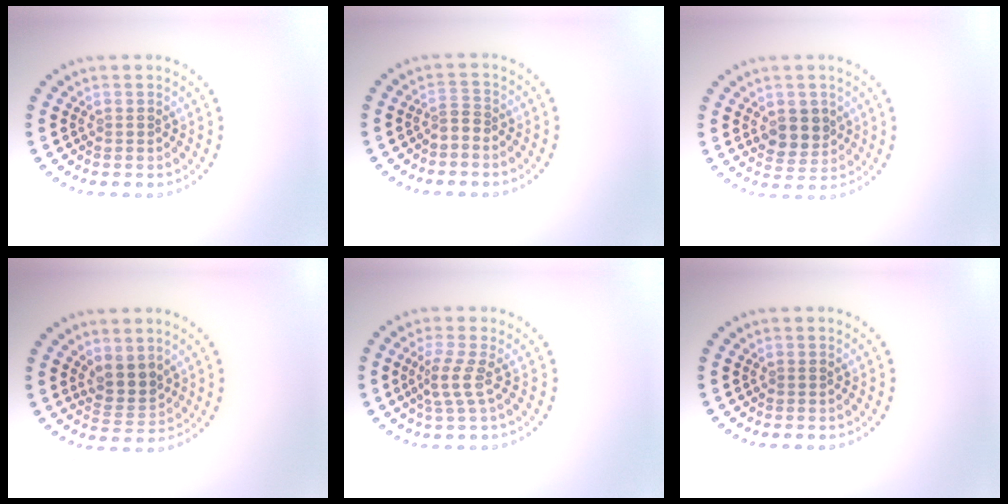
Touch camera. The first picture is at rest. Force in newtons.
{"total": 1.2, "press": 0.7, "slide": 1.0}
{"total": 3.0, "press": 2.8, "slide": 0.9}
{"total": 2.6, "press": 2.1, "slide": 1.5}
{"total": 2.3, "press": 1.5, "slide": 1.7}
{"total": 0.0}